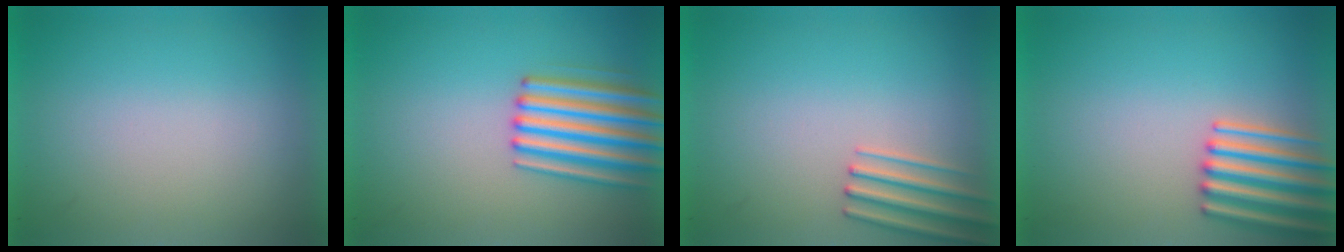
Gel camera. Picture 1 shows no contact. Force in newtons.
{"total": 4.7}
{"total": 2.5}
{"total": 4.4}